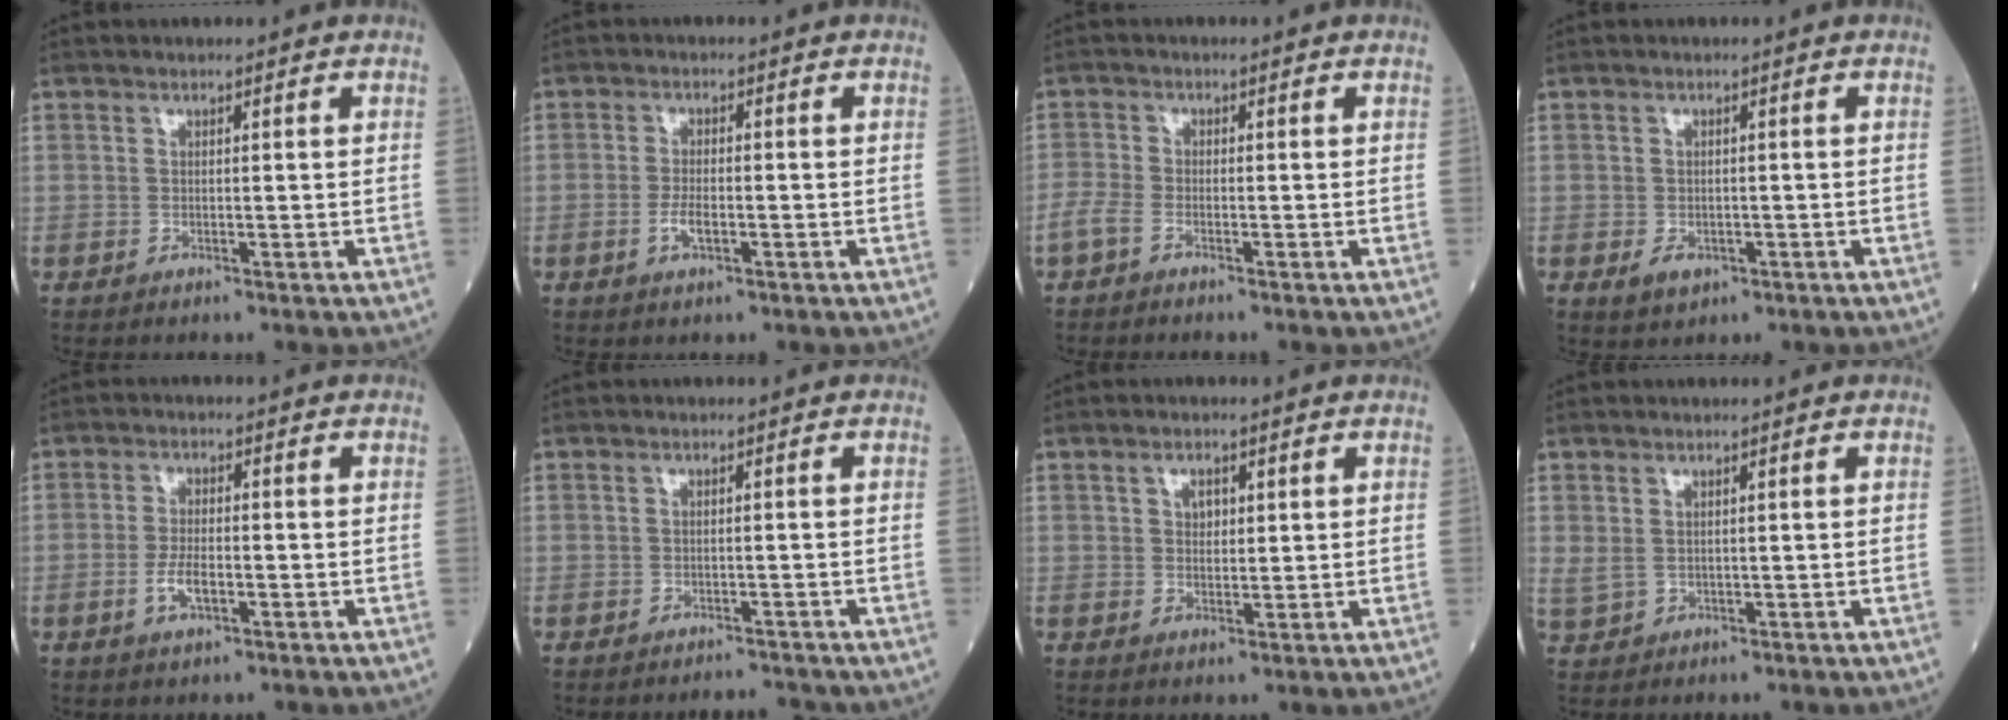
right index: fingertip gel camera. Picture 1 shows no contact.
{"total": 2.8, "force": [-1.0, 0.9, 2.4], "torque": [-0.051, 0.000, -0.018]}
{"total": 2.5, "force": [-1.7, 1.0, 1.6], "torque": [-0.040, 0.000, -0.037]}
{"total": 2.6, "force": [-1.1, 1.8, 1.4], "torque": [-0.020, 0.000, -0.004]}
{"total": 3.7, "force": [-1.3, 1.2, 3.2], "torque": [-0.067, 0.001, -0.025]}
{"total": 1.5, "force": [-1.5, 0.3, 0.1], "torque": [-0.001, -0.005, -0.017]}
{"total": 2.5, "force": [0.9, 1.6, 1.7], "torque": [-0.027, 0.003, 0.016]}
{"total": 1.9, "force": [0.5, 1.3, 1.3], "torque": [-0.034, 0.009, 0.019]}